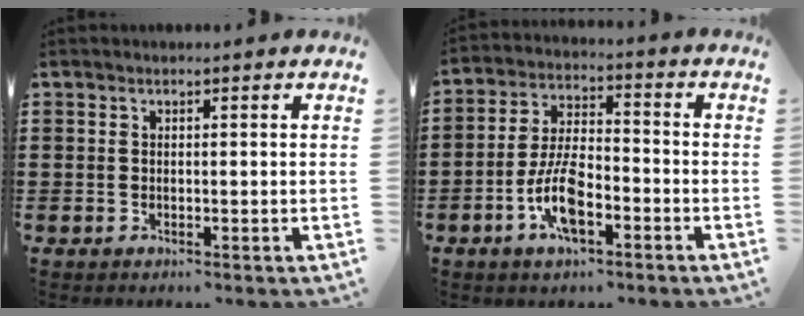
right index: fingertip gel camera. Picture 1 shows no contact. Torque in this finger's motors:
{"motor_torque": [2.14, 0.00, 0.92, 0.21]}